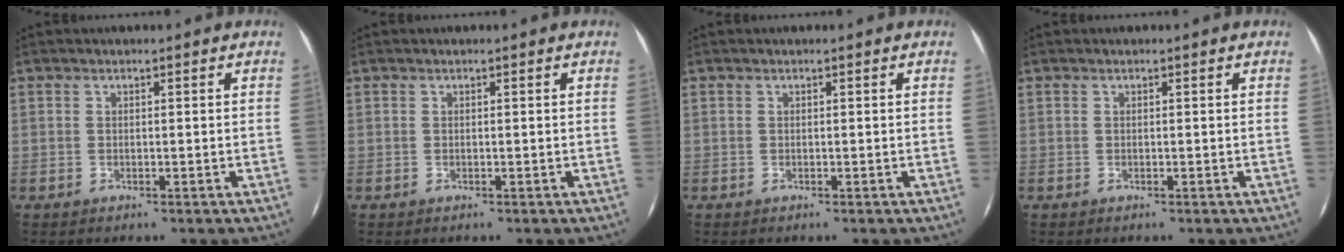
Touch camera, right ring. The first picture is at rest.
{"total": 0.0}
{"total": 0.0}
{"total": 0.0}